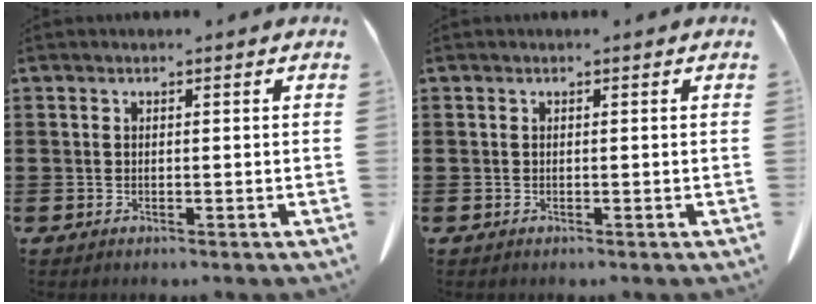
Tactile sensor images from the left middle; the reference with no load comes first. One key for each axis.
{"total": 0.0}